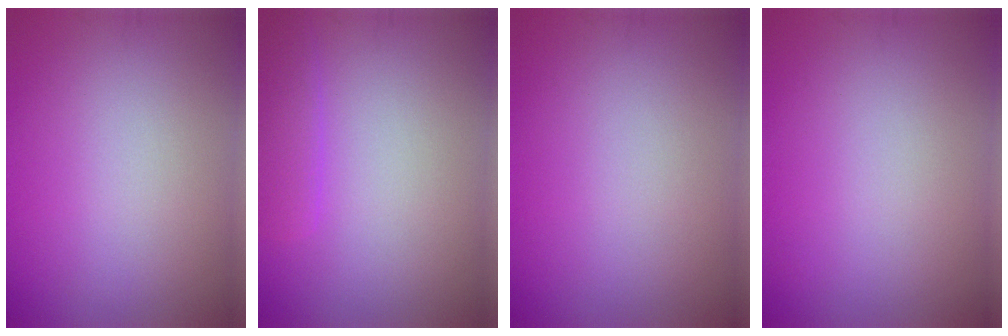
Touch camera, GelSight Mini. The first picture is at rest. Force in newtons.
{"total": 2.2, "press": 2.2, "slide": 0.1}
{"total": 0.0}
{"total": 0.0}